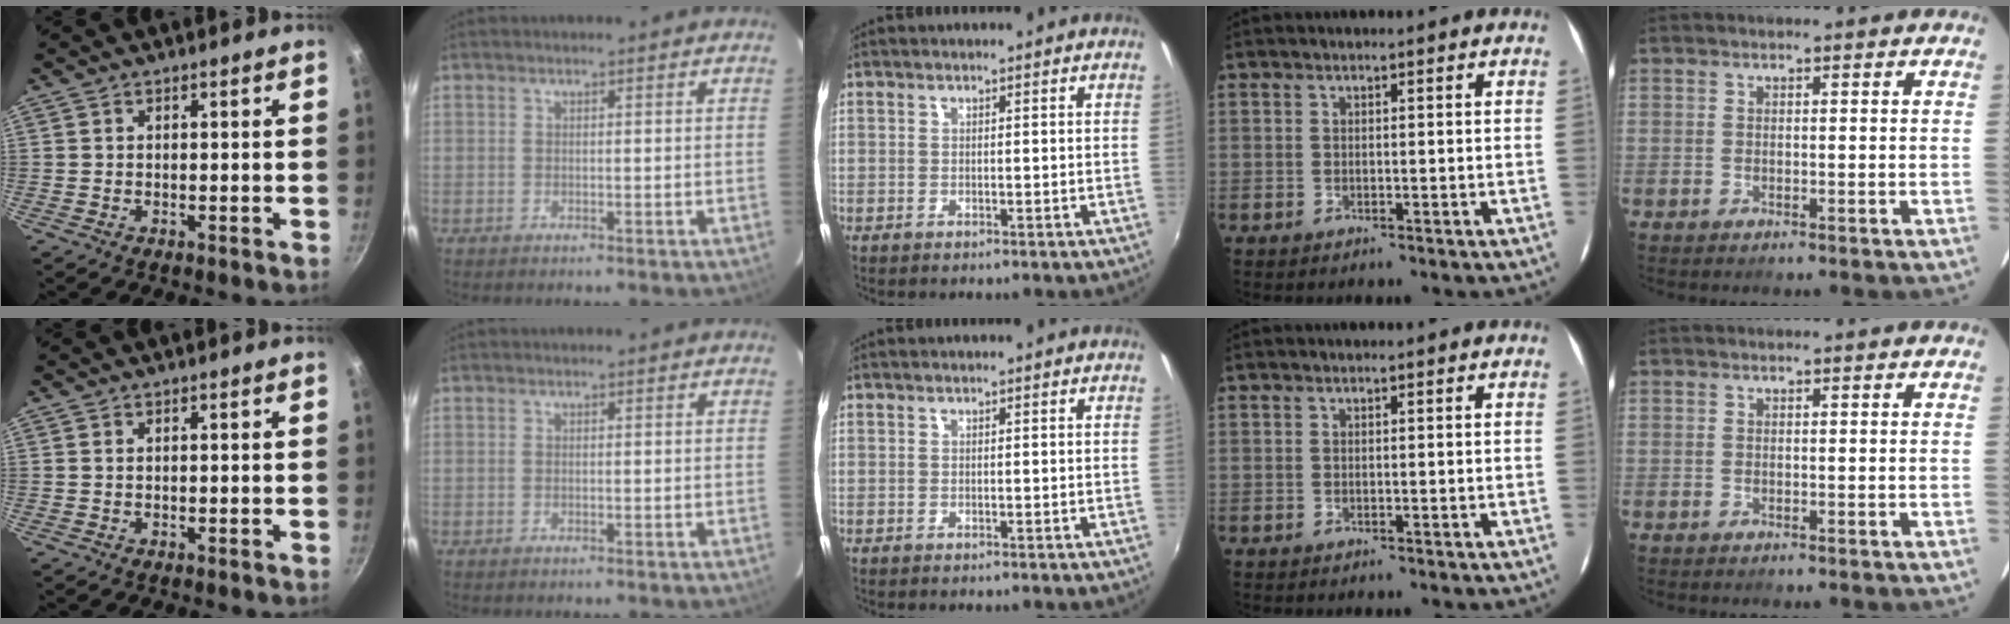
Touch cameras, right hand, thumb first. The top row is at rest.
{}